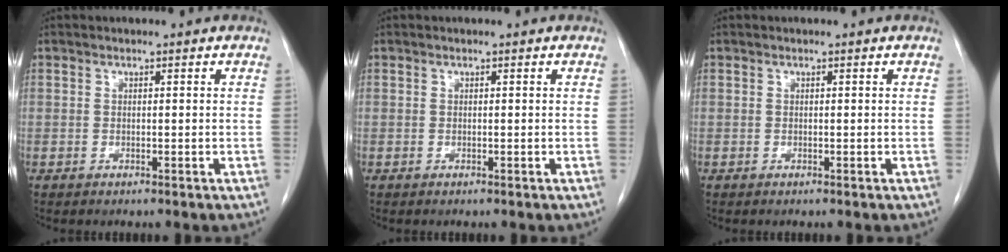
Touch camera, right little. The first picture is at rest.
{"total": 0.0}
{"total": 0.0}